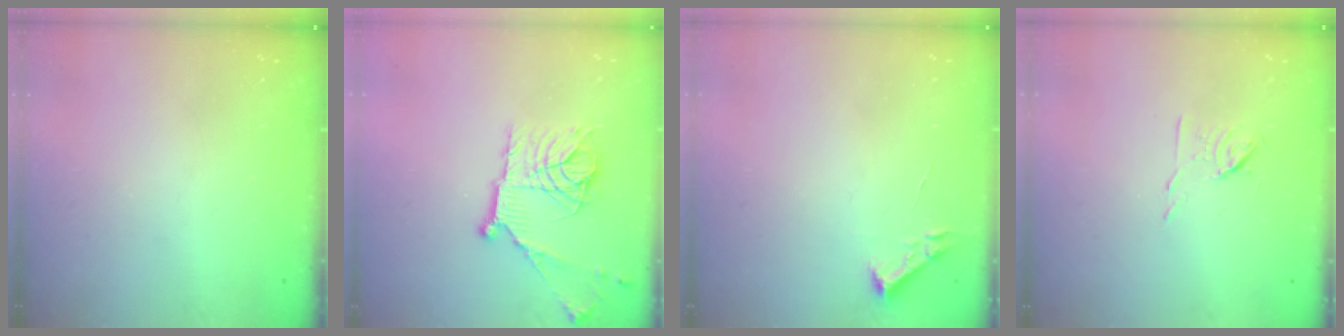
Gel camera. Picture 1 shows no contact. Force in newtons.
{"total": 16.6, "press": 16.6, "slide": 1.3}
{"total": 2.7, "press": 2.7, "slide": 0.4}
{"total": 5.8, "press": 5.7, "slide": 1.2}